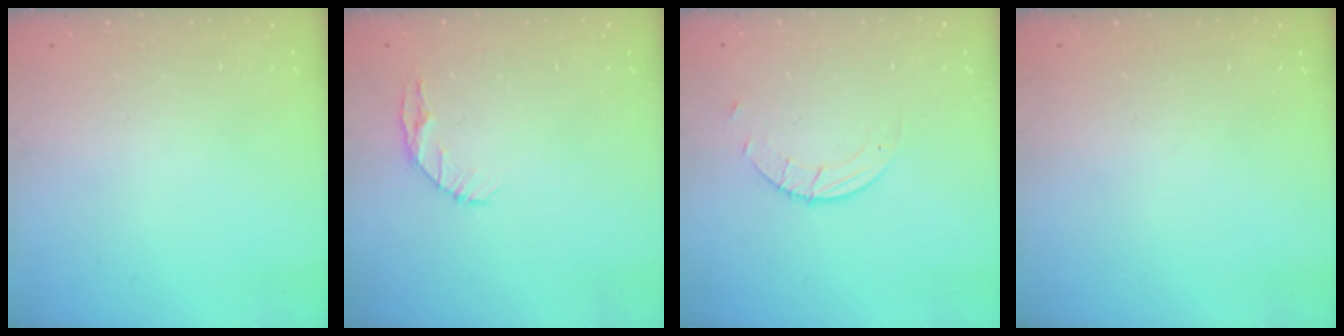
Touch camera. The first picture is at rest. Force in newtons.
{"total": 5.8, "press": 5.7, "slide": 0.8}
{"total": 3.8, "press": 3.8, "slide": 0.3}
{"total": 0.0}